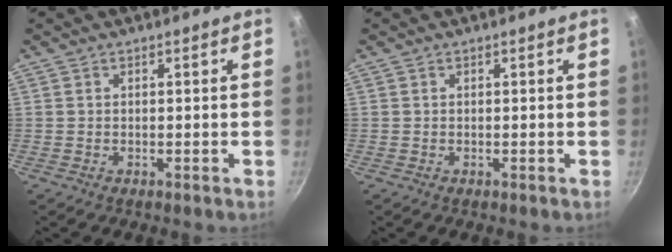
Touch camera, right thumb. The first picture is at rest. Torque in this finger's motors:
{"motor_torque": [-0.01, 0.02, 0.01, 0.01, 0.00]}